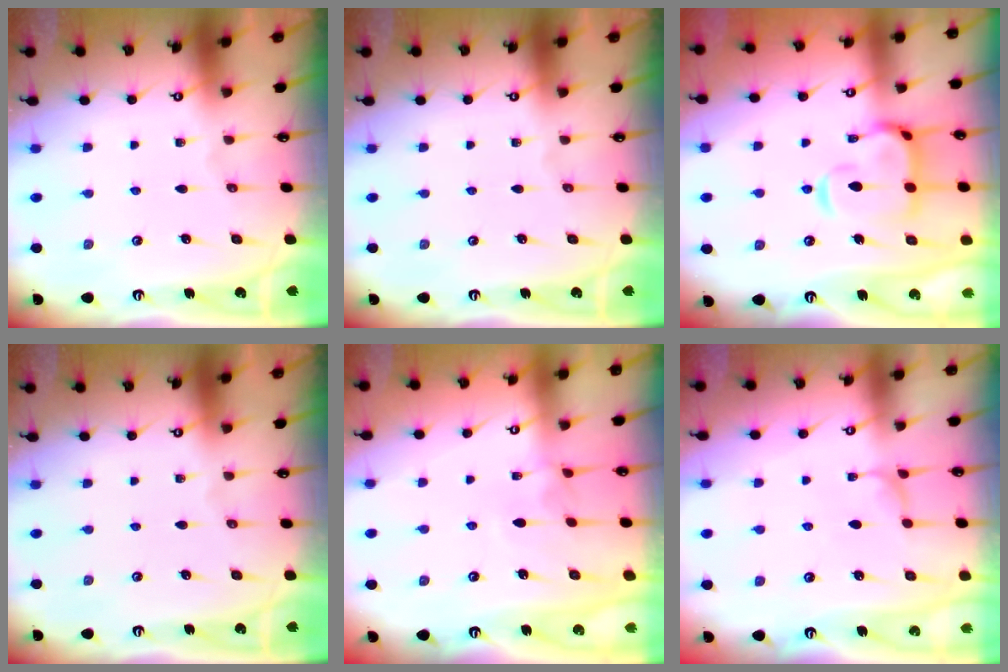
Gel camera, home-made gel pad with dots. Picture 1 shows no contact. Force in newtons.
{"total": 0.0}
{"total": 7.3, "press": 7.2, "slide": 1.6}
{"total": 0.0}
{"total": 4.0, "press": 4.0, "slide": 0.2}
{"total": 2.8, "press": 2.8, "slide": 0.2}